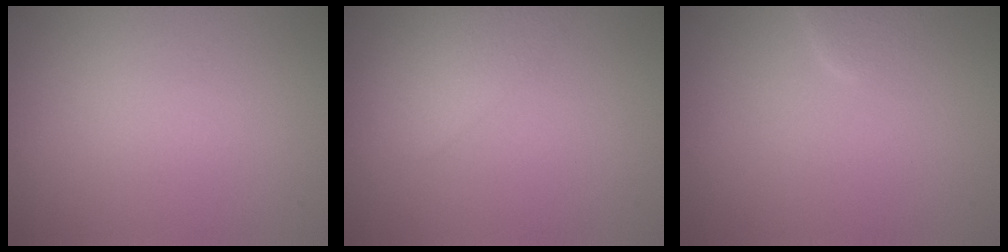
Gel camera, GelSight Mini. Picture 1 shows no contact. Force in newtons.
{"total": 2.3, "press": 2.3, "slide": 0.0}
{"total": 1.9, "press": 1.9, "slide": 0.1}